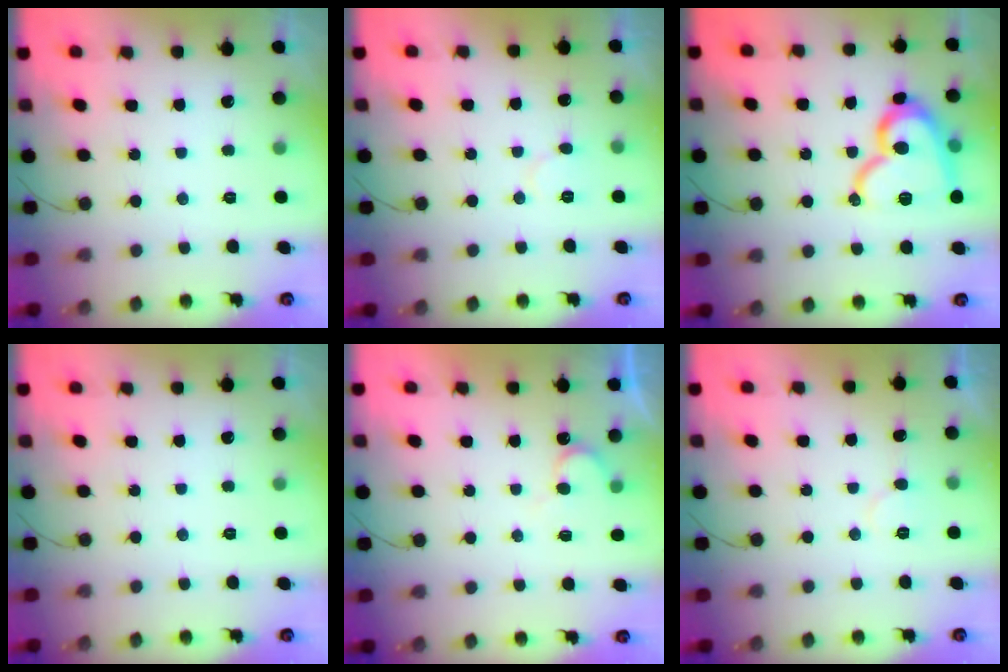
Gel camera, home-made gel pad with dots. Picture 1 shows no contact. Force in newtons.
{"total": 5.3, "press": 5.2, "slide": 0.6}
{"total": 17.0, "press": 17.0, "slide": 1.4}
{"total": 0.0}
{"total": 4.9, "press": 4.9, "slide": 0.3}
{"total": 5.9, "press": 5.9, "slide": 0.4}